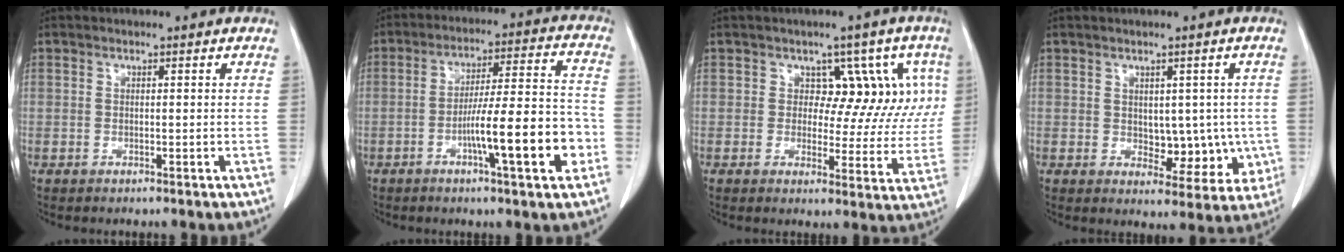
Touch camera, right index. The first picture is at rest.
{"total": 13.8, "force": [-4.7, 1.0, 12.9], "torque": [-0.202, 0.009, -0.072]}
{"total": 7.6, "force": [2.6, 5.9, 4.1], "torque": [-0.010, 0.016, 0.028]}
{"total": 7.3, "force": [-0.3, 4.6, 5.6], "torque": [-0.047, 0.005, 0.010]}